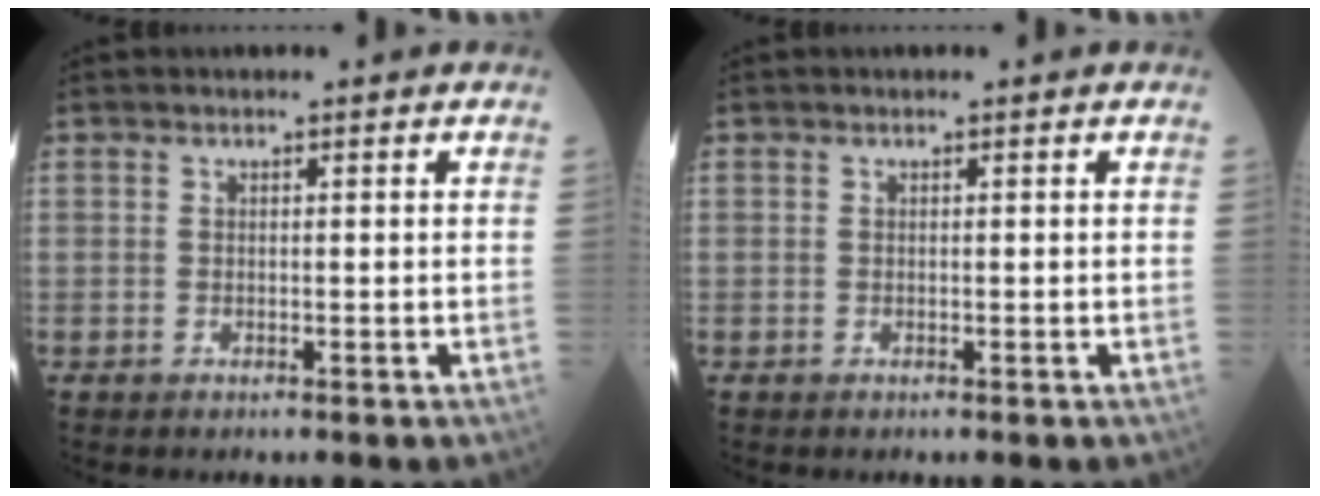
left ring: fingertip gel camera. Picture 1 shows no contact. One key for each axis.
{"total": 0.0}